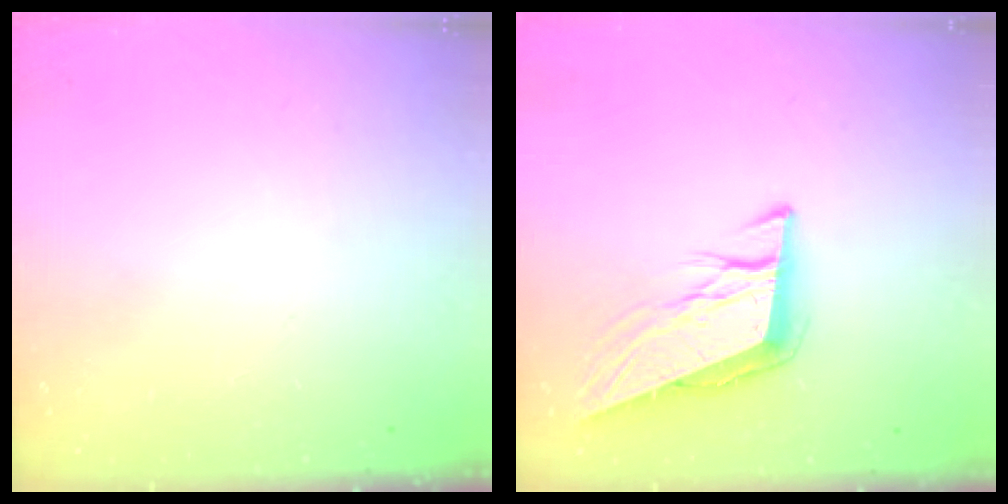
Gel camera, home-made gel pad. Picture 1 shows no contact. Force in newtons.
{"total": 11.0, "press": 10.5, "slide": 3.0}